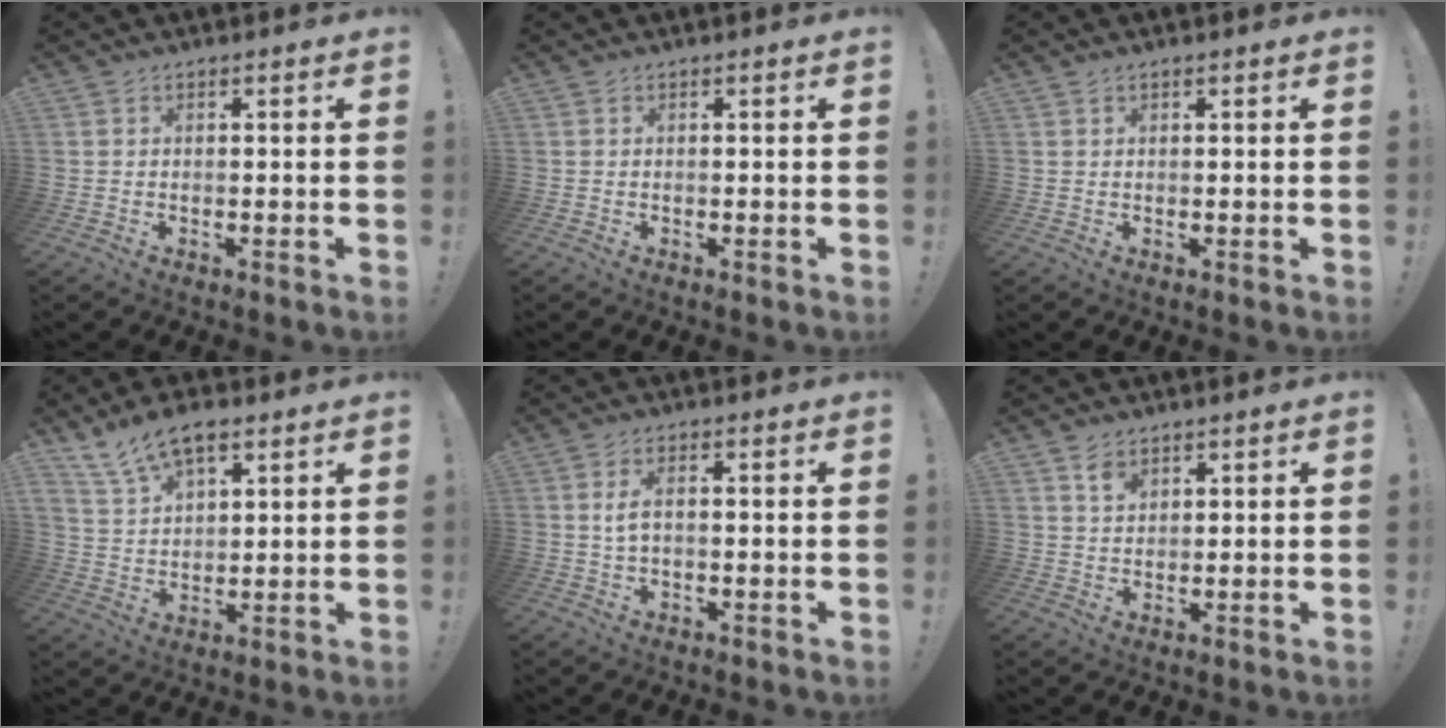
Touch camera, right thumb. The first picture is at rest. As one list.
[{"total": 0.0}, {"total": 0.7, "force": [0.5, 0.3, 0.3], "torque": [-0.004, -0.001, 0.010]}, {"total": 10.4, "force": [7.2, 4.9, 5.7], "torque": [-0.108, -0.030, 0.139]}, {"total": 3.5, "force": [0.2, 1.6, 3.1], "torque": [-0.056, 0.006, 0.003]}, {"total": 3.9, "force": [2.7, 2.2, 1.8], "torque": [-0.019, -0.017, 0.046]}]